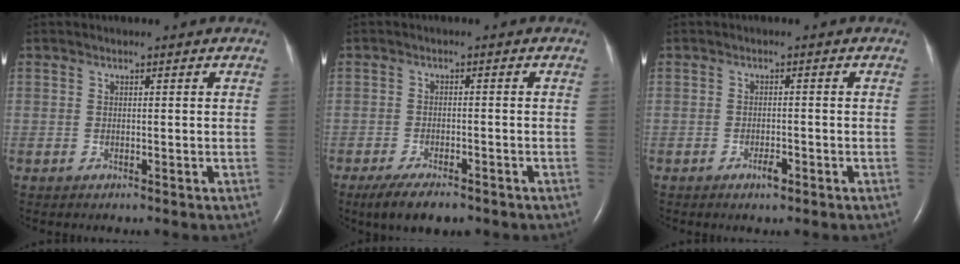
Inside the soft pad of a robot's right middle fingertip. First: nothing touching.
{"total": 6.4, "force": [-4.8, 1.9, 3.8], "torque": [-0.066, -0.010, -0.075]}
{"total": 1.8, "force": [-1.1, 0.5, 1.3], "torque": [-0.025, -0.001, -0.015]}